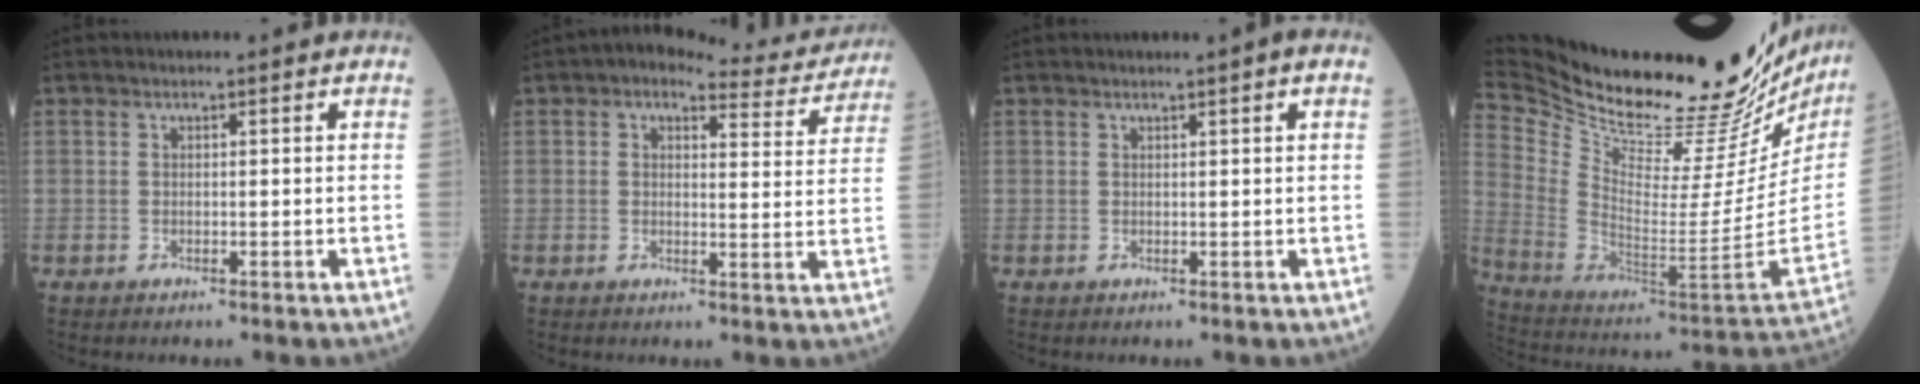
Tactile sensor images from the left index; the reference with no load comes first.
{"total": 8.9, "force": [7.8, 3.3, 2.8], "torque": [-0.018, 0.000, 0.071]}
{"total": 1.0, "force": [0.3, 0.0, 0.9], "torque": [-0.013, 0.000, 0.000]}
{"total": 38.5, "force": [32.8, 7.6, 18.6], "torque": [-0.333, -0.106, 0.460]}